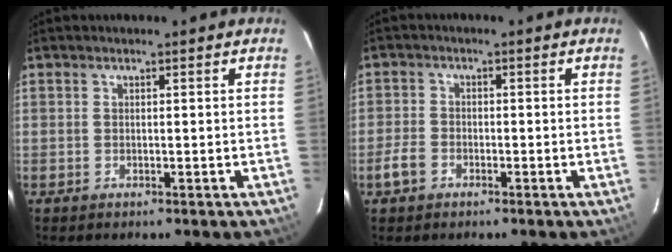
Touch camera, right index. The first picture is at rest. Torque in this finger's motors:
{"motor_torque": [-0.38, 0.30, -1.00, -0.21]}